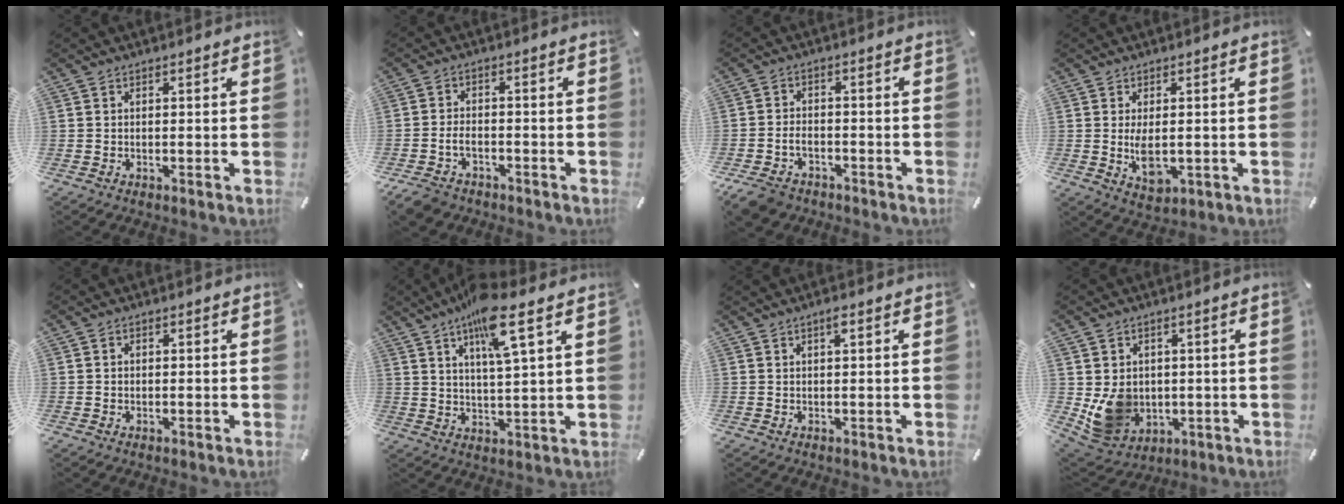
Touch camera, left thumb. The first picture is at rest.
{"total": 4.4, "force": [-2.6, 2.9, 2.1], "torque": [-0.047, 0.014, -0.052]}
{"total": 4.8, "force": [-3.0, 3.2, 1.9], "torque": [-0.050, 0.013, -0.059]}
{"total": 5.7, "force": [-0.2, 3.1, 4.8], "torque": [-0.100, -0.007, -0.010]}
{"total": 0.8, "force": [-0.1, 0.6, 0.4], "torque": [-0.010, 0.004, -0.003]}
{"total": 11.6, "force": [6.8, 1.8, 9.2], "torque": [-0.160, -0.023, 0.113]}
{"total": 1.5, "force": [0.7, 0.3, 1.3], "torque": [-0.028, 0.002, 0.010]}
{"total": 9.6, "force": [0.5, 9.0, 3.3], "torque": [-0.079, -0.010, 0.015]}